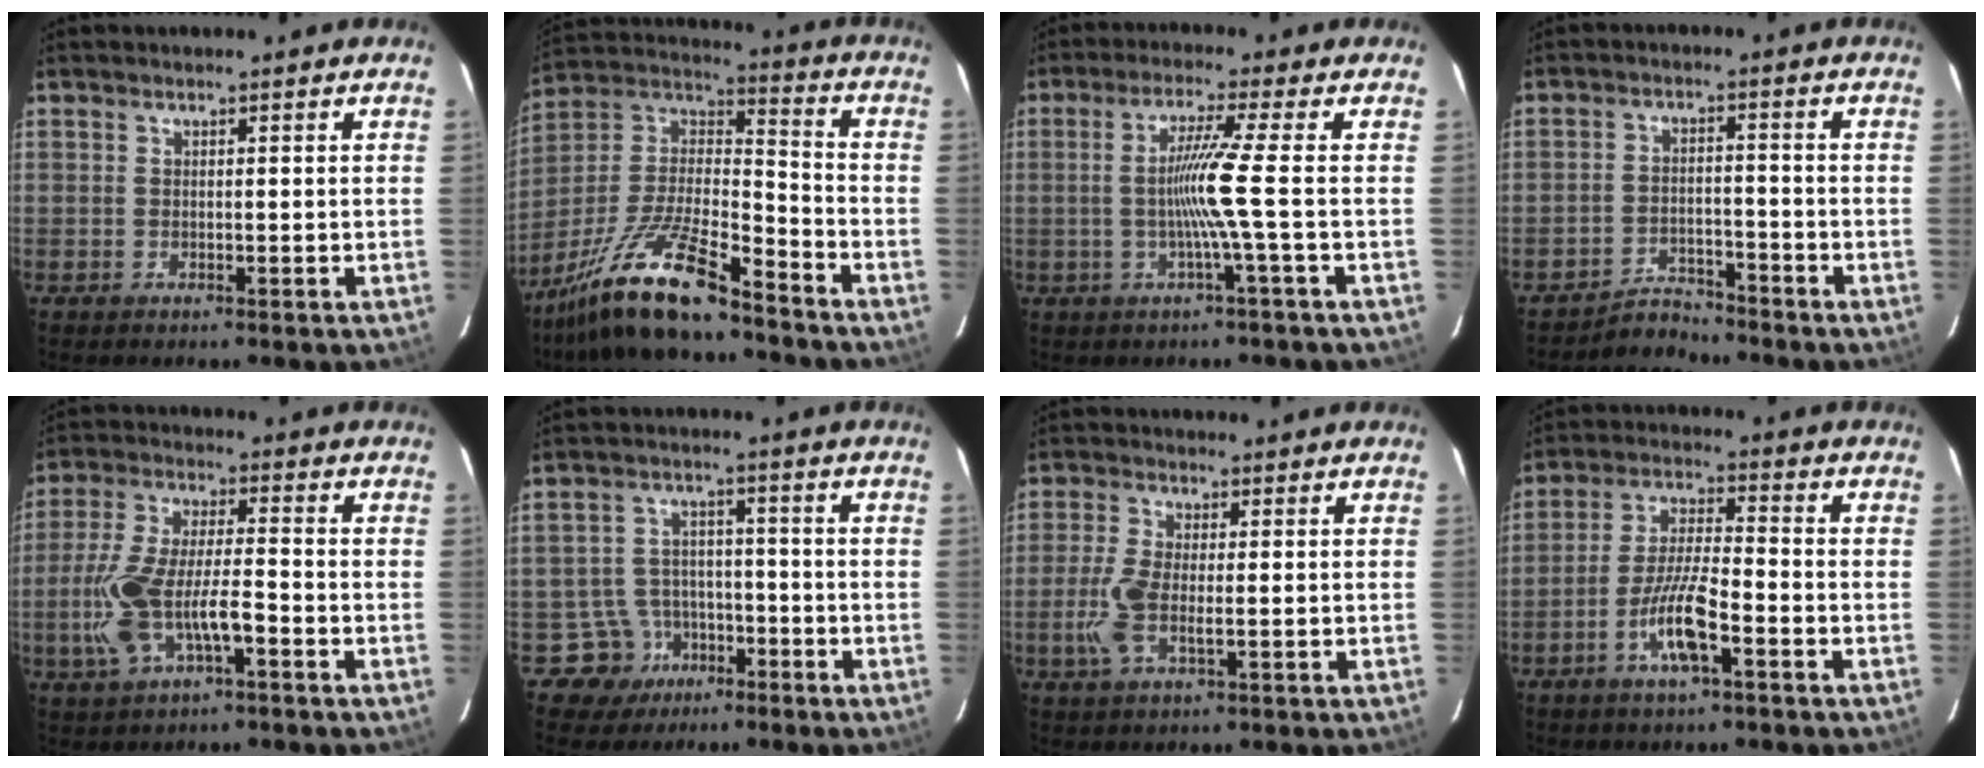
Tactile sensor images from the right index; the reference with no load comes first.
{"total": 16.8, "force": [-12.6, 2.9, 10.7], "torque": [-0.222, -0.002, -0.231]}
{"total": 6.5, "force": [-0.8, -2.3, 6.0], "torque": [-0.121, -0.002, -0.011]}
{"total": 4.0, "force": [-3.8, 0.9, -0.9], "torque": [0.016, 0.001, -0.062]}
{"total": 10.7, "force": [-3.5, 2.9, 9.6], "torque": [-0.204, 0.008, -0.060]}
{"total": 6.6, "force": [-3.2, 5.8, -0.4], "torque": [0.016, 0.013, -0.047]}
{"total": 5.4, "force": [-1.0, 1.7, 5.0], "torque": [-0.122, -0.006, -0.019]}
{"total": 8.7, "force": [-3.9, 1.4, 7.7], "torque": [-0.153, -0.001, -0.073]}